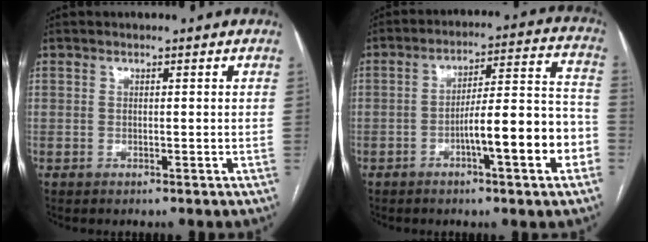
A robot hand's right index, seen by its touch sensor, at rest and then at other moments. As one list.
[{"total": 13.0, "force": [-4.8, 1.4, 12.1], "torque": [-0.171, 0.023, -0.067]}]